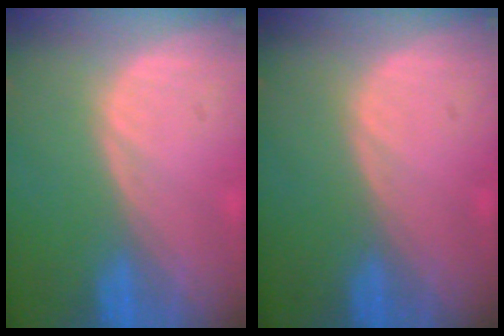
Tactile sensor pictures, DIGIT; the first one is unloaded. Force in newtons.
{"total": 0.0}